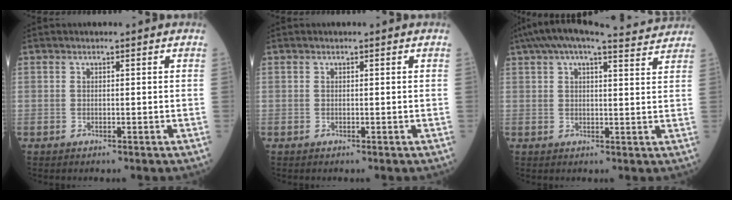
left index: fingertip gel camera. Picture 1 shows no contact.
{"total": 0.0}
{"total": 12.9, "force": [11.4, 1.7, 5.8], "torque": [-0.098, 0.035, 0.151]}